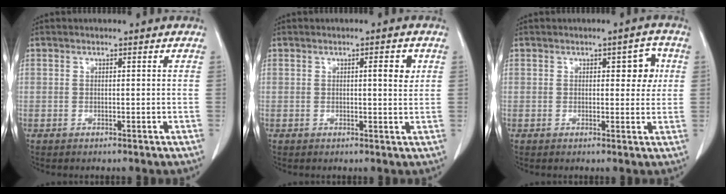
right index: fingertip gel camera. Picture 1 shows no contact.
{"total": 2.6, "force": [0.8, 0.5, 2.4], "torque": [-0.034, 0.000, 0.010]}
{"total": 4.1, "force": [1.1, 2.0, 3.4], "torque": [-0.035, 0.009, 0.013]}